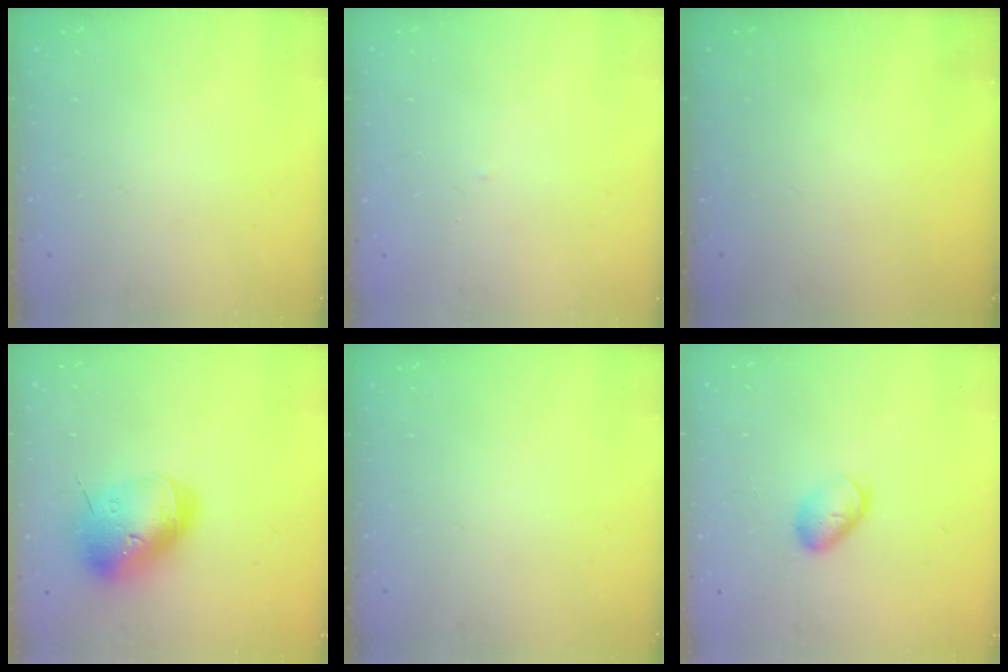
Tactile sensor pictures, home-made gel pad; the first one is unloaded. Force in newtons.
{"total": 1.6, "press": 1.6, "slide": 0.3}
{"total": 0.0}
{"total": 16.7, "press": 16.5, "slide": 2.6}
{"total": 0.0}
{"total": 7.3, "press": 7.2, "slide": 0.7}